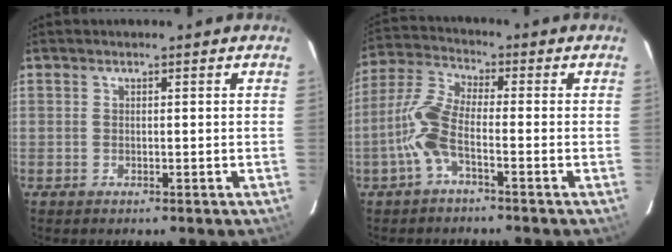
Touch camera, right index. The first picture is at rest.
{"total": 7.7, "force": [-2.9, 2.0, 6.9], "torque": [-0.165, 0.011, -0.065]}